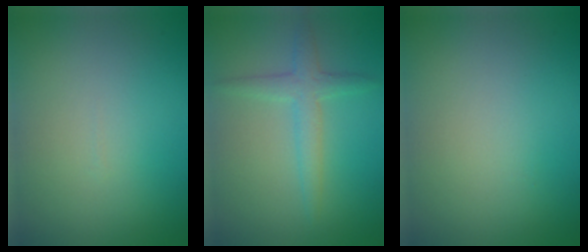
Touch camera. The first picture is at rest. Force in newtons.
{"total": 2.5, "press": 2.5, "slide": 0.0}
{"total": 0.0}